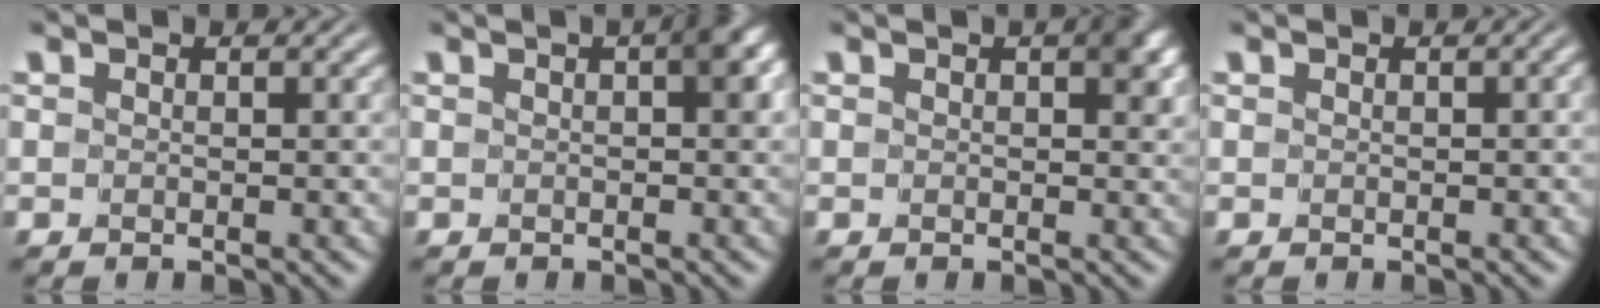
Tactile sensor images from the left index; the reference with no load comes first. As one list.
[{"total": 2.1, "force": [0.3, 0.6, 2.0], "torque": [-0.020, 0.009, 0.002]}, {"total": 2.3, "force": [0.6, 1.2, 1.8], "torque": [-0.015, 0.001, 0.008]}, {"total": 0.5, "force": [-0.1, 0.1, 0.5], "torque": [-0.007, 0.001, 0.001]}]